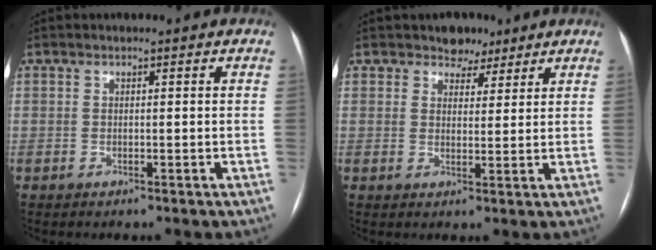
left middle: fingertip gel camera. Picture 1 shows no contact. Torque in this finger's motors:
{"motor_torque": [0.10, -0.10, -0.01, -0.01]}